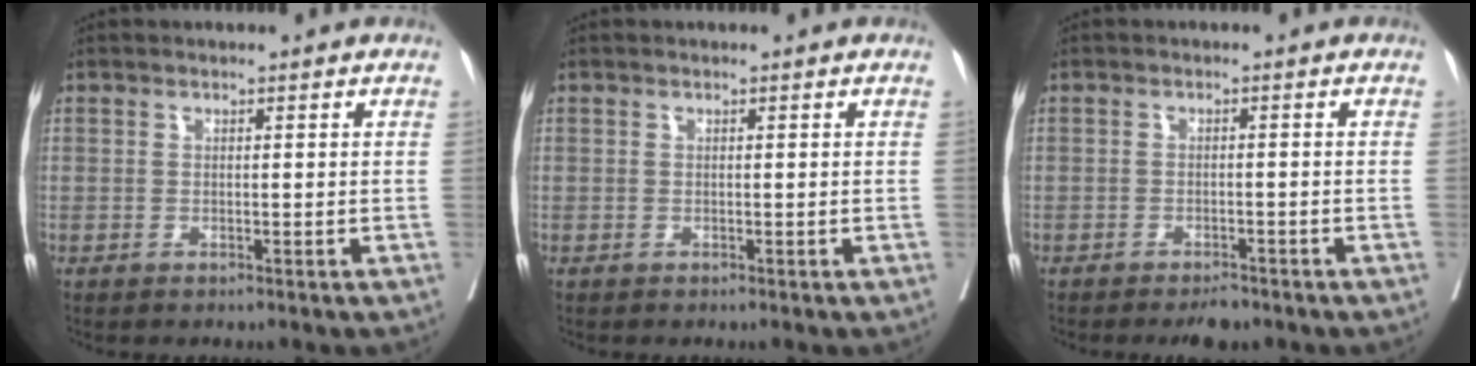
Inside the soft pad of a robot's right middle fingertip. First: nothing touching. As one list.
[{"total": 0.0}, {"total": 2.6, "force": [-2.2, 0.7, 1.3], "torque": [-0.022, -0.003, -0.030]}]